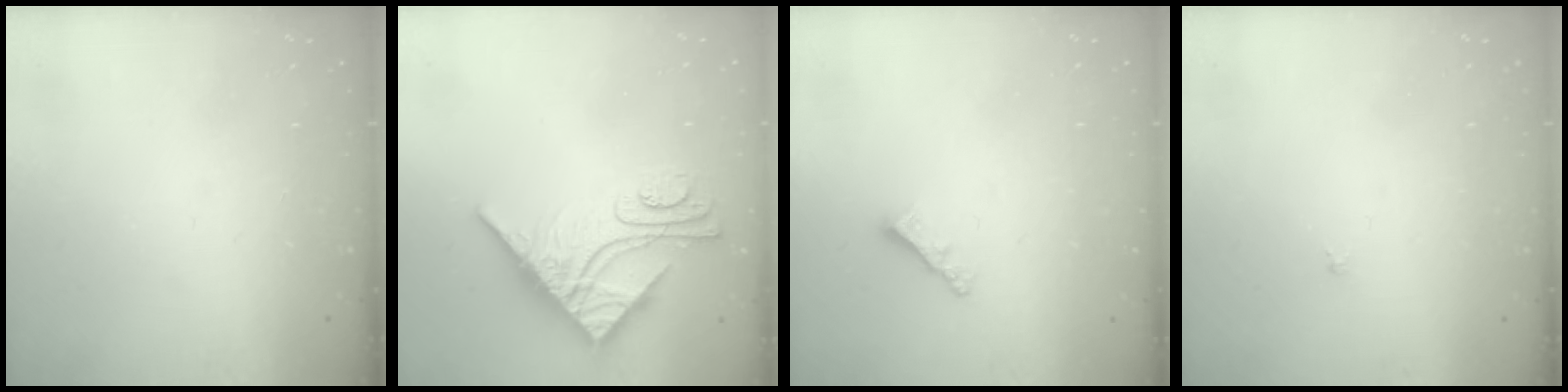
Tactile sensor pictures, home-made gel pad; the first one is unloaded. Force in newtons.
{"total": 10.9, "press": 10.8, "slide": 1.0}
{"total": 2.9, "press": 2.9, "slide": 0.3}
{"total": 1.0, "press": 0.9, "slide": 0.3}